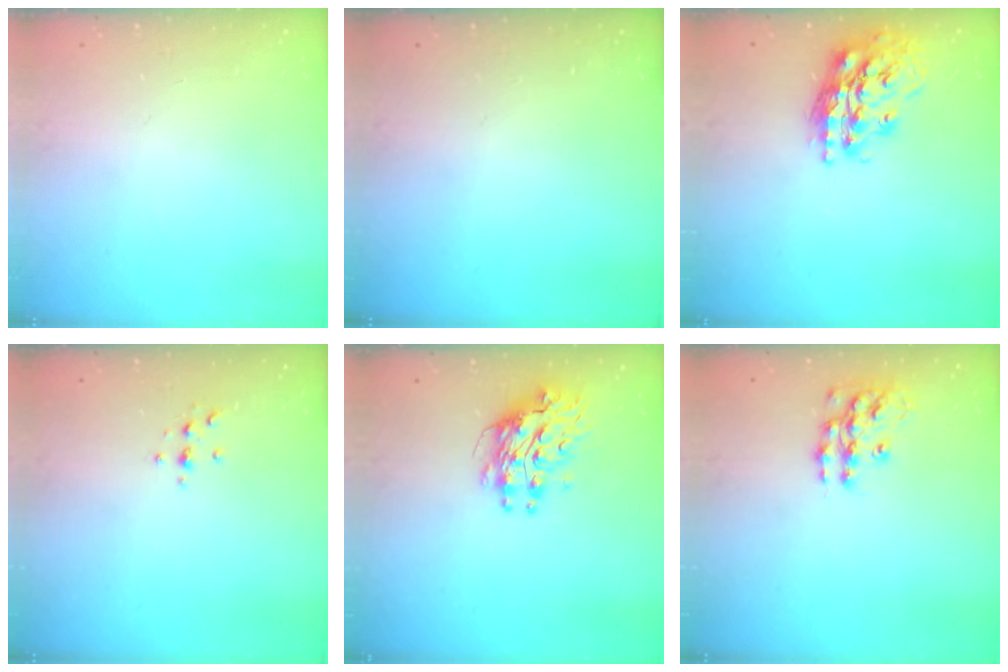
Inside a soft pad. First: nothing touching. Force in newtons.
{"total": 0.0}
{"total": 18.4, "press": 18.3, "slide": 1.7}
{"total": 2.3, "press": 2.3, "slide": 0.2}
{"total": 9.4, "press": 9.3, "slide": 0.9}
{"total": 11.7, "press": 11.6, "slide": 0.8}